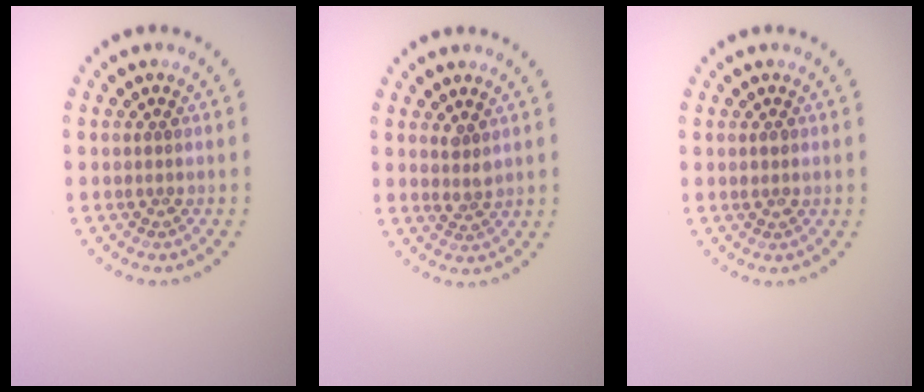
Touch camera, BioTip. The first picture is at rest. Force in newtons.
{"total": 1.4, "press": 1.1, "slide": 0.9}
{"total": 0.8, "press": 0.8, "slide": 0.2}